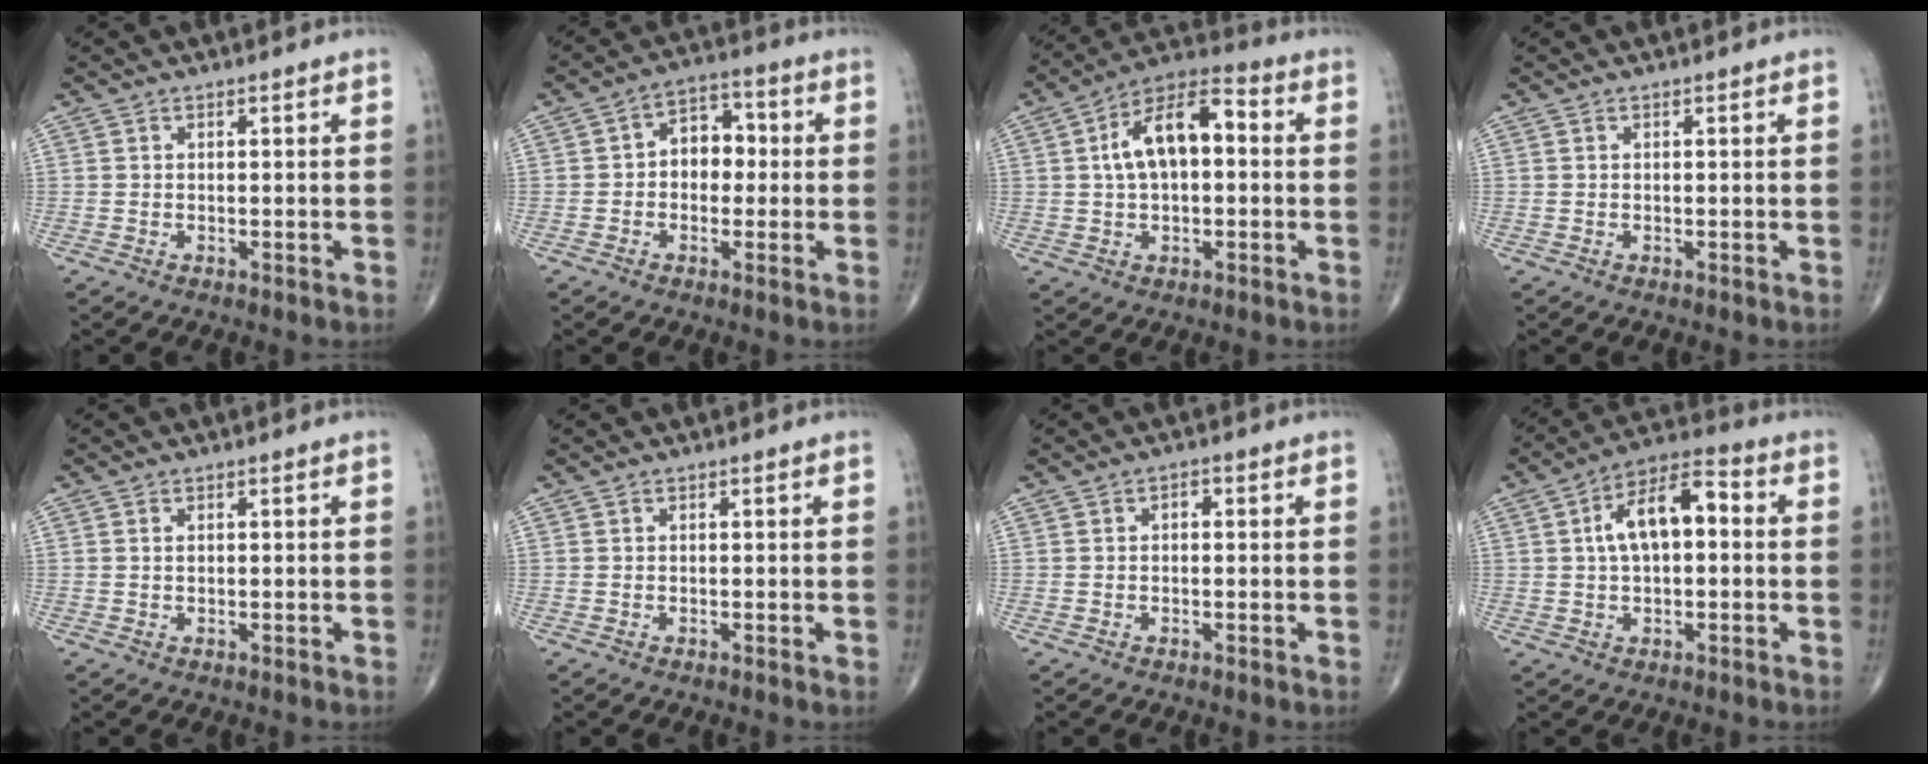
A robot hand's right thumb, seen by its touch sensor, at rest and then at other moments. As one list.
[{"total": 7.4, "force": [0.0, 5.4, 5.1], "torque": [-0.046, 0.025, -0.010]}, {"total": 12.8, "force": [1.4, 6.9, 10.7], "torque": [-0.177, 0.034, 0.013]}, {"total": 0.0}, {"total": 0.9, "force": [0.2, 0.5, 0.7], "torque": [-0.013, 0.001, 0.006]}, {"total": 0.0}, {"total": 1.4, "force": [0.1, 0.9, 1.1], "torque": [-0.013, 0.006, -0.001]}, {"total": 11.6, "force": [1.4, 6.0, 9.9], "torque": [-0.162, 0.032, 0.014]}]